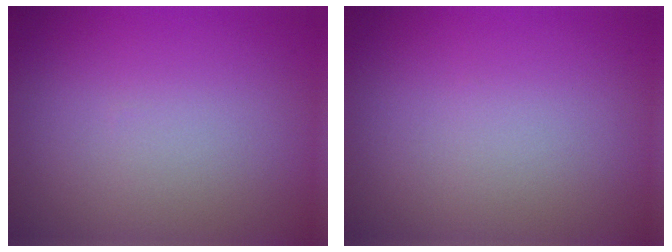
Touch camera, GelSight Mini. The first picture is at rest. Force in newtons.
{"total": 0.0}